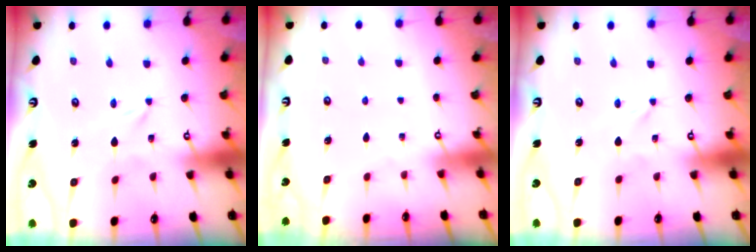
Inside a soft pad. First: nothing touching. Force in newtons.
{"total": 0.5, "press": 0.5, "slide": 0.1}
{"total": 0.0}